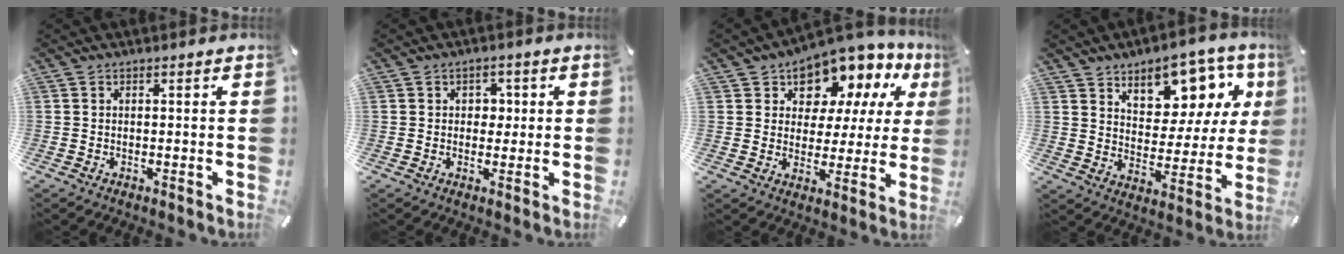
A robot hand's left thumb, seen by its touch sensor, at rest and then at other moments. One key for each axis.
{"total": 3.3, "fx": 0.3, "fy": 2.7, "fz": 1.8, "tx": -0.015, "ty": -0.003, "tz": -0.004}
{"total": 9.5, "fx": 7.3, "fy": 5.7, "fz": 2.0, "tx": -0.044, "ty": -0.074, "tz": 0.131}
{"total": 12.9, "fx": 8.7, "fy": 7.8, "fz": 5.5, "tx": -0.073, "ty": -0.073, "tz": 0.153}